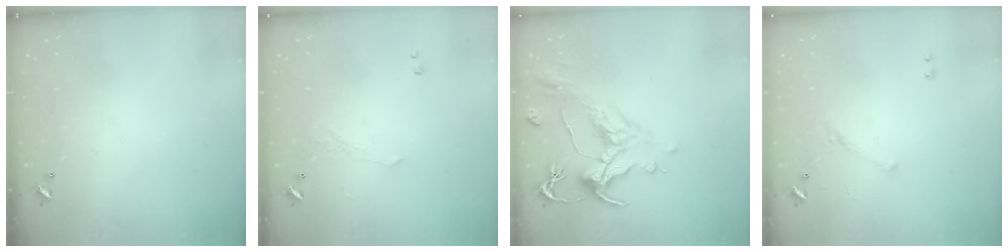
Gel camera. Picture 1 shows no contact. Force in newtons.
{"total": 0.9, "press": 0.7, "slide": 0.5}
{"total": 1.6, "press": 0.7, "slide": 1.4}
{"total": 5.9, "press": 5.9, "slide": 0.8}